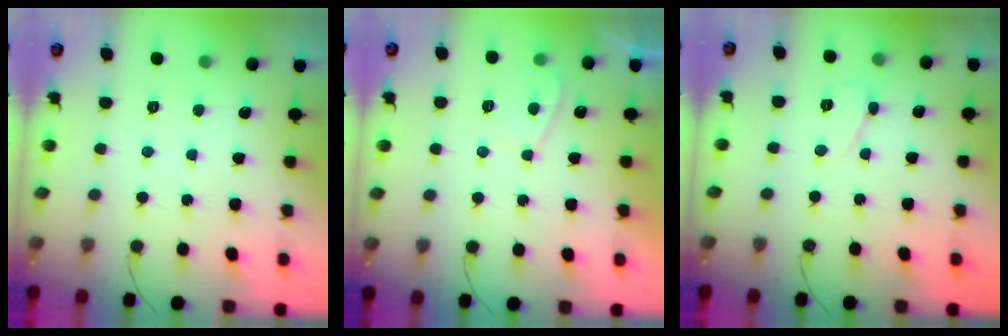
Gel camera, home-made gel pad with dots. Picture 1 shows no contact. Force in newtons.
{"total": 2.2, "press": 2.2, "slide": 0.5}
{"total": 3.7, "press": 3.7, "slide": 0.4}